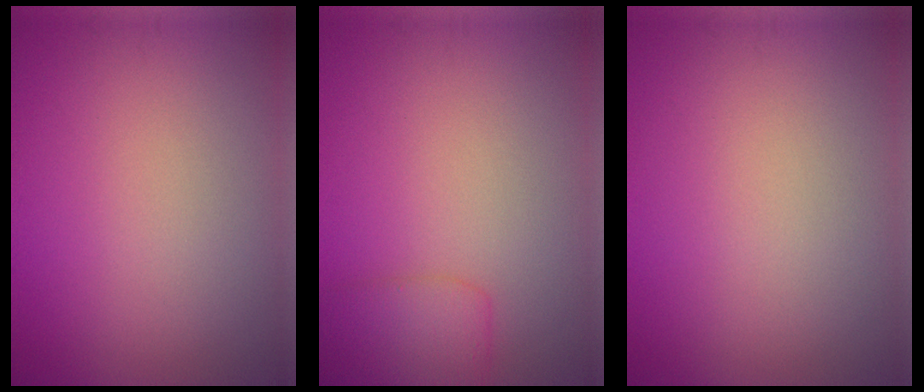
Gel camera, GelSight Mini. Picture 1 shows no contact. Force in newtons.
{"total": 2.9, "press": 2.9, "slide": 0.1}
{"total": 0.0}